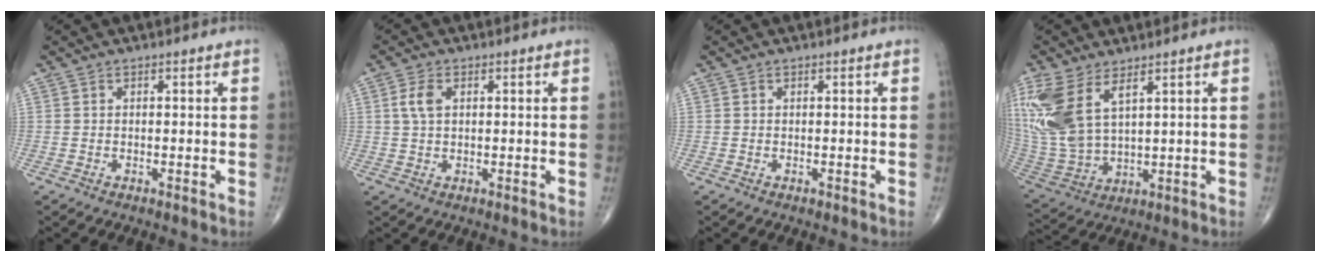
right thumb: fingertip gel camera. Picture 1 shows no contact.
{"total": 3.5, "force": [0.9, 2.0, 2.7], "torque": [-0.061, 0.005, 0.018]}
{"total": 0.0}
{"total": 14.7, "force": [6.8, 6.9, 11.0], "torque": [-0.255, -0.023, 0.154]}